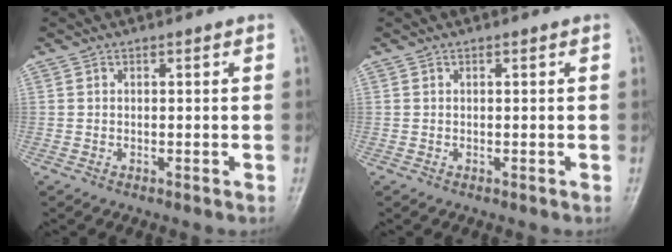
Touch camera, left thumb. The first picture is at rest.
{"total": 0.0}